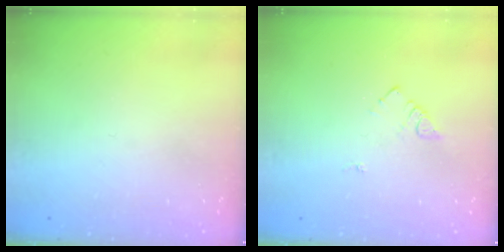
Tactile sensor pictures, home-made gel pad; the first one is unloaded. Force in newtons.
{"total": 3.9, "press": 3.9, "slide": 0.5}